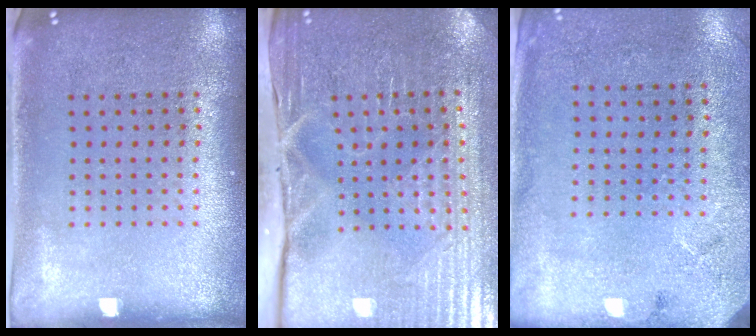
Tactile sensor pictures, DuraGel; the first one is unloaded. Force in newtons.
{"total": 4.3, "press": 4.1, "slide": 1.0}
{"total": 2.7, "press": 2.2, "slide": 1.7}